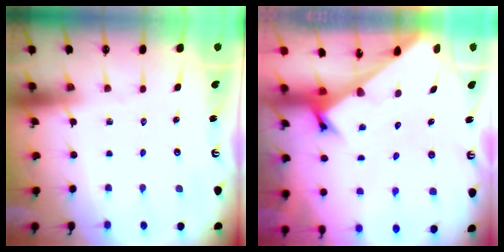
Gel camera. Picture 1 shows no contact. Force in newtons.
{"total": 2.3, "press": 2.3, "slide": 0.2}